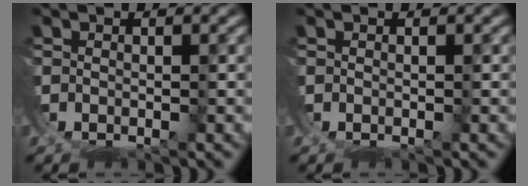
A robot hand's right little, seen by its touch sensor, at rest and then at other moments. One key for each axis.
{"total": 0.0}